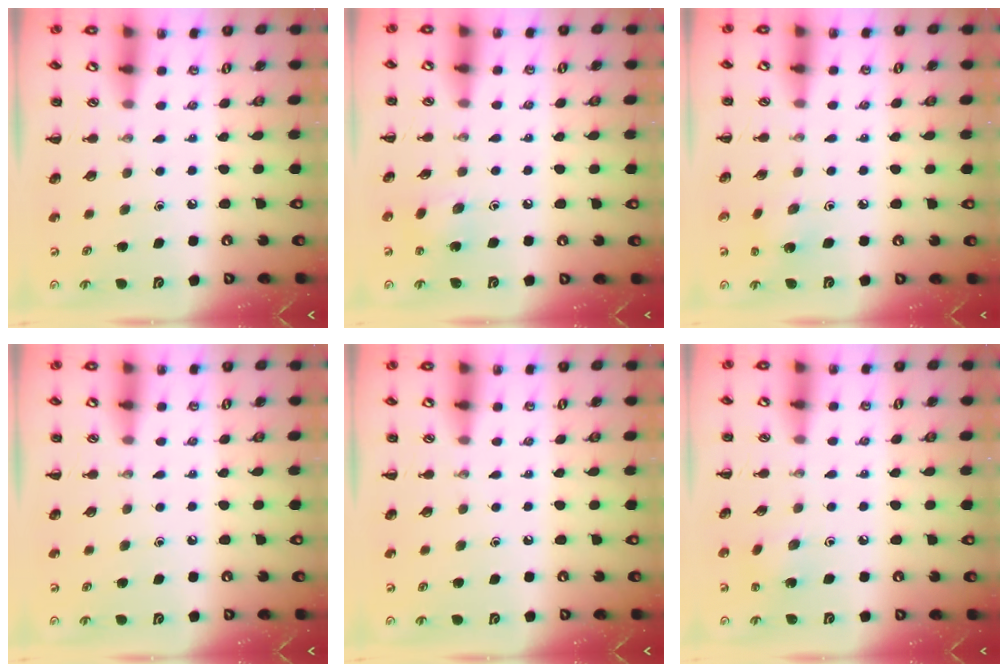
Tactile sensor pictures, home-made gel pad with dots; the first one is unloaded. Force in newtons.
{"total": 3.9, "press": 3.8, "slide": 1.0}
{"total": 2.7, "press": 2.5, "slide": 0.9}
{"total": 0.0}
{"total": 0.0}
{"total": 3.1, "press": 3.0, "slide": 0.9}